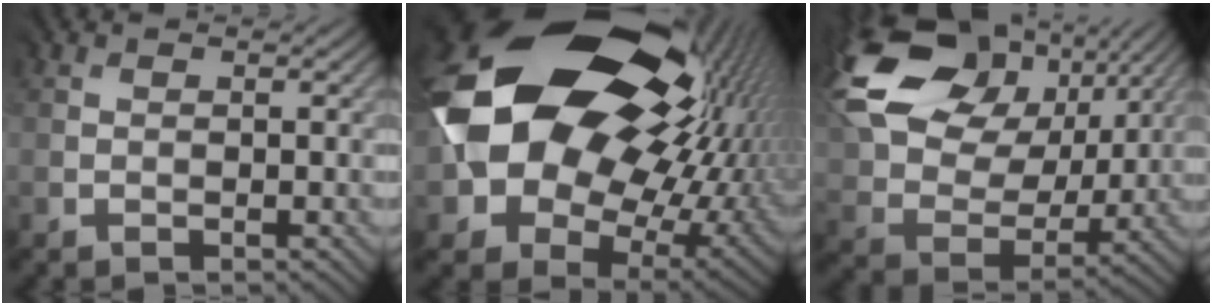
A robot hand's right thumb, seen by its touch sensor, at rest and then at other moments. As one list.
[{"total": 20.5, "force": [6.0, 15.3, 12.3], "torque": [-0.279, -0.010, 0.124]}, {"total": 19.1, "force": [8.9, 12.6, 11.3], "torque": [-0.284, 0.045, 0.162]}]